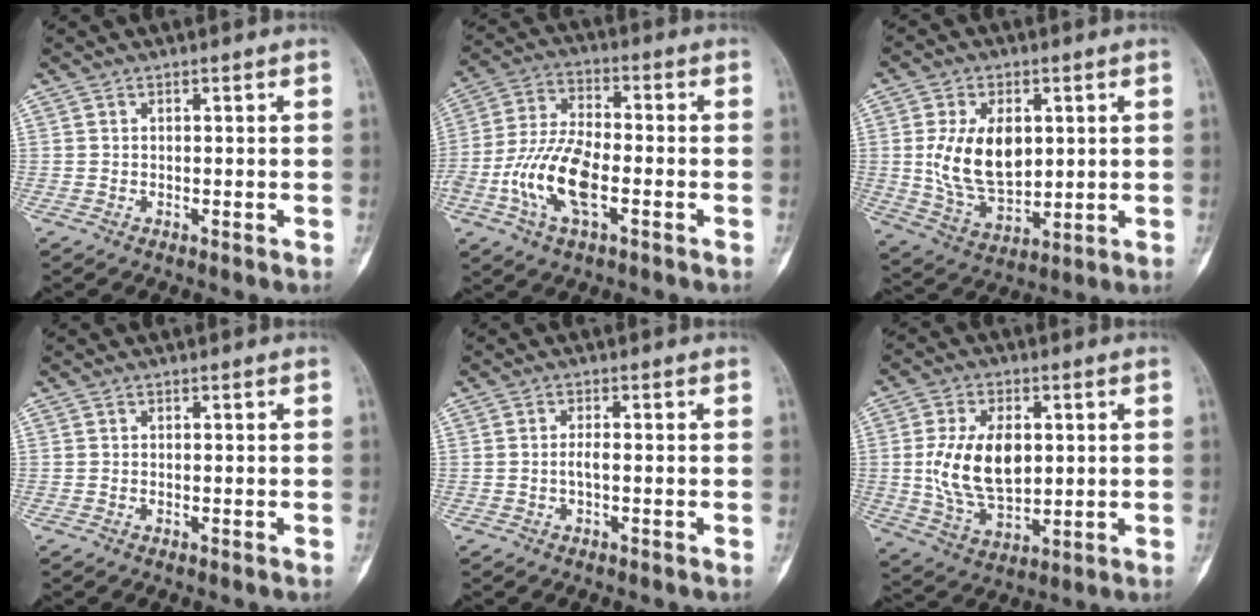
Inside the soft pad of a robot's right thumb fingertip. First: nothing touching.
{"total": 13.4, "force": [-3.9, 6.3, 11.1], "torque": [-0.232, 0.025, -0.077]}
{"total": 13.9, "force": [2.0, 8.7, 10.7], "torque": [-0.170, -0.015, 0.048]}
{"total": 0.0}
{"total": 1.4, "force": [-0.3, 0.3, 1.4], "torque": [-0.026, 0.002, -0.005]}
{"total": 13.9, "force": [1.5, 8.4, 11.0], "torque": [-0.187, -0.010, 0.037]}